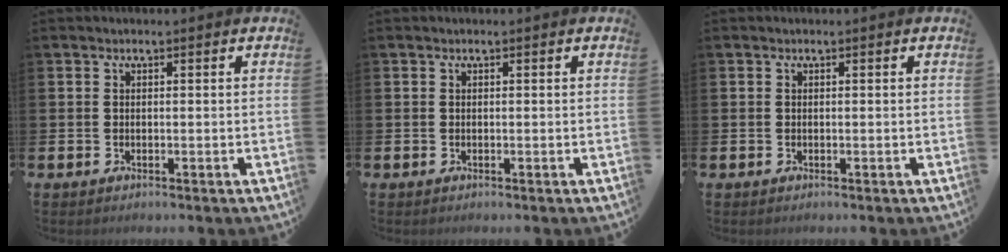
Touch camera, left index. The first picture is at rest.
{"total": 0.0}
{"total": 0.0}